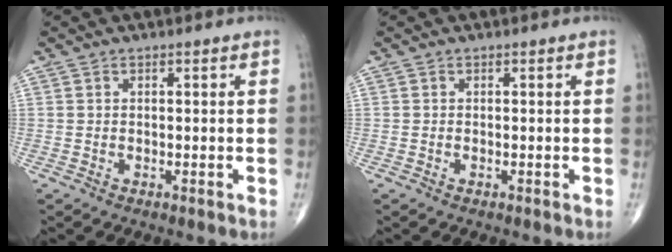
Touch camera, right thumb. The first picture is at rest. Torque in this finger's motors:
{"motor_torque": [0.18, 0.37, -0.24, -0.20, -0.01]}